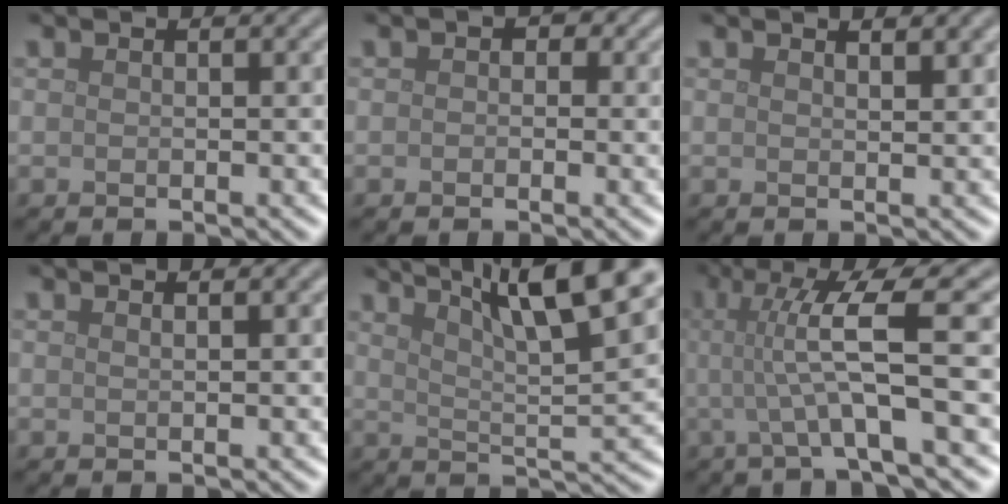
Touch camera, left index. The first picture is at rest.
{"total": 1.2, "force": [0.1, 1.0, 0.6], "torque": [-0.003, -0.003, -0.002]}
{"total": 1.3, "force": [1.1, 0.3, 0.6], "torque": [-0.006, 0.001, 0.018]}
{"total": 0.7, "force": [0.5, 0.2, 0.4], "torque": [-0.001, -0.001, 0.004]}
{"total": 11.3, "force": [6.7, 2.5, 8.8], "torque": [-0.110, 0.023, 0.096]}
{"total": 6.4, "force": [0.2, 0.8, 6.4], "torque": [-0.113, 0.004, 0.003]}